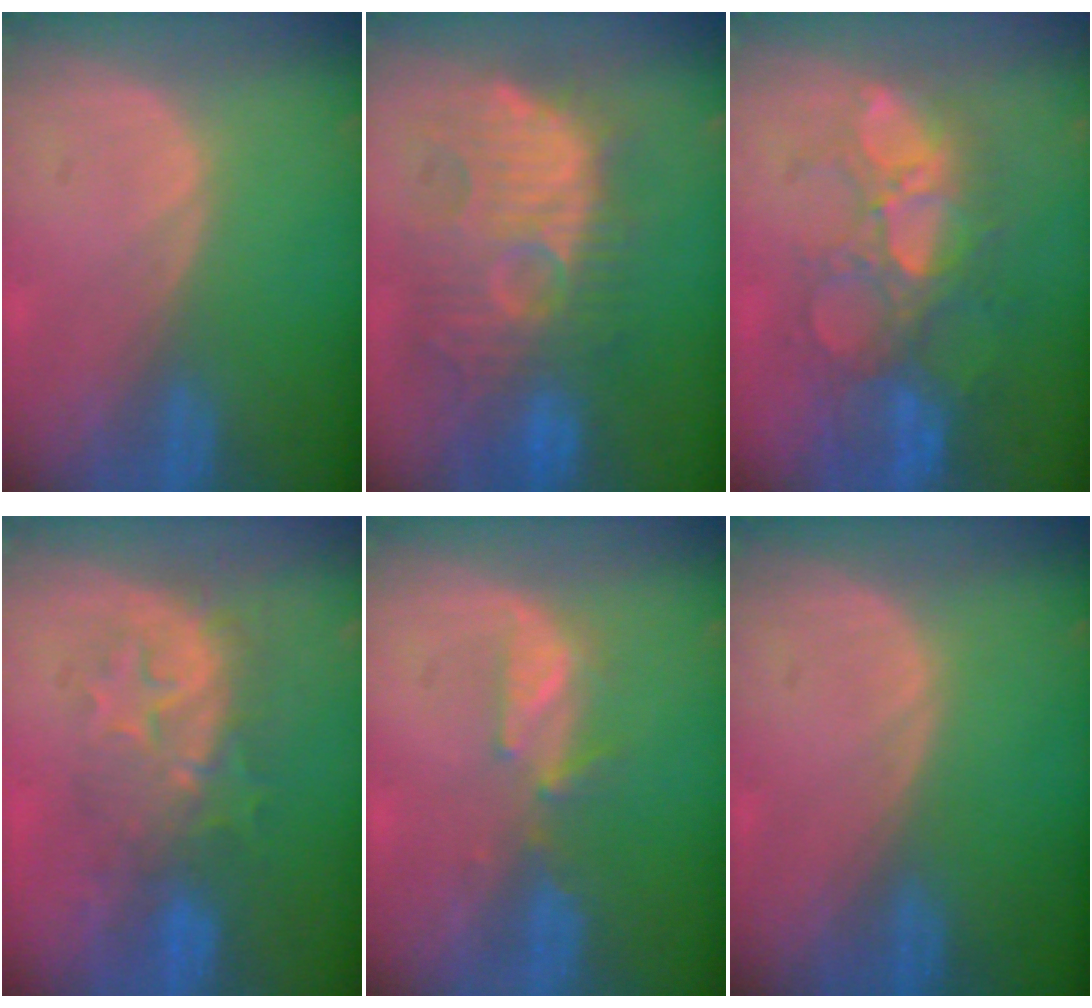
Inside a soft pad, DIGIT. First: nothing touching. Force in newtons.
{"total": 11.7, "press": 11.5, "slide": 2.4}
{"total": 10.9, "press": 9.5, "slide": 5.4}
{"total": 8.4, "press": 8.1, "slide": 2.2}
{"total": 3.1, "press": 3.0, "slide": 0.3}
{"total": 0.0}